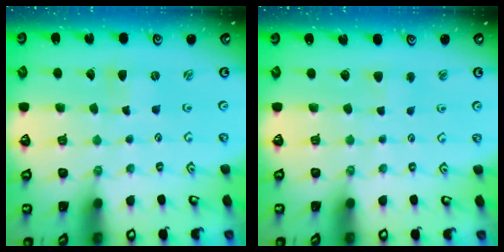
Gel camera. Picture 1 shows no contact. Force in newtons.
{"total": 1.9, "press": 1.9, "slide": 0.5}